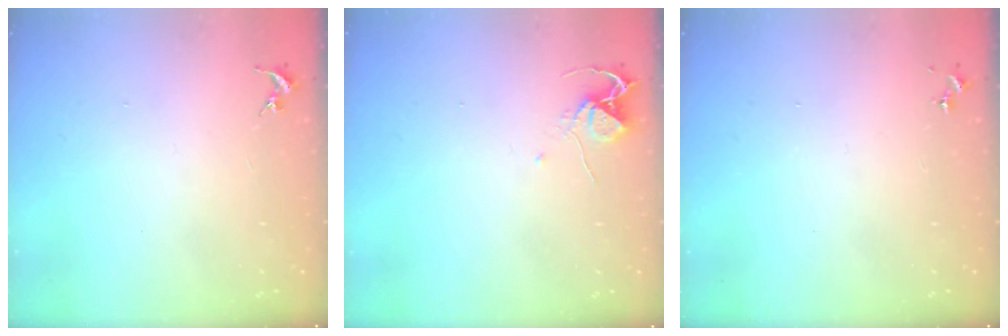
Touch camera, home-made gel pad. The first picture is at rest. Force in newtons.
{"total": 5.9, "press": 5.9, "slide": 0.5}
{"total": 0.0}